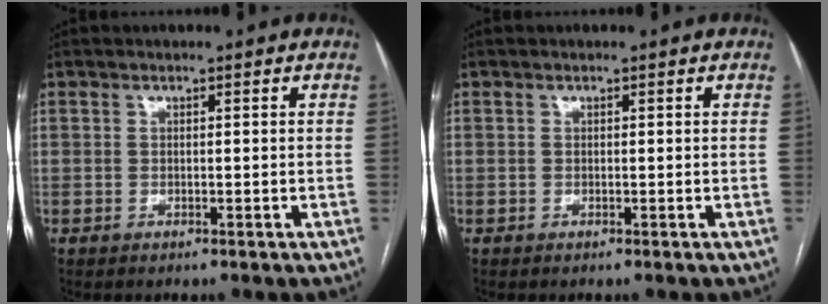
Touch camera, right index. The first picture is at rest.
{"total": 0.0}